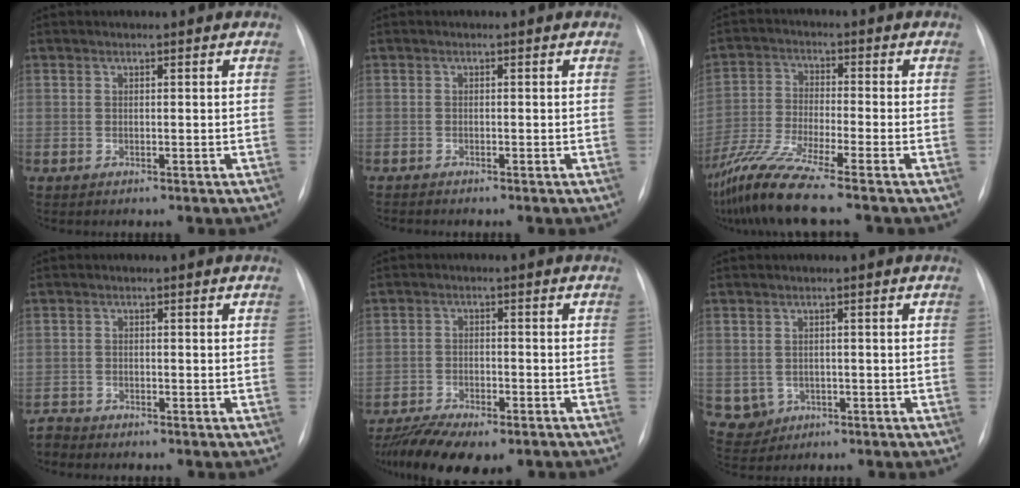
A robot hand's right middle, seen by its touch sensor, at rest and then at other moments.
{"total": 1.0, "force": [-0.9, -0.2, 0.3], "torque": [-0.008, -0.004, -0.014]}
{"total": 10.6, "force": [-8.2, -1.2, 6.6], "torque": [-0.140, -0.039, -0.155]}
{"total": 1.8, "force": [-1.7, -0.2, -0.6], "torque": [0.009, -0.011, -0.034]}
{"total": 11.2, "force": [-8.8, 3.5, 6.1], "torque": [-0.104, -0.010, -0.137]}
{"total": 3.9, "force": [-1.1, 3.7, 0.5], "torque": [-0.010, 0.002, -0.010]}